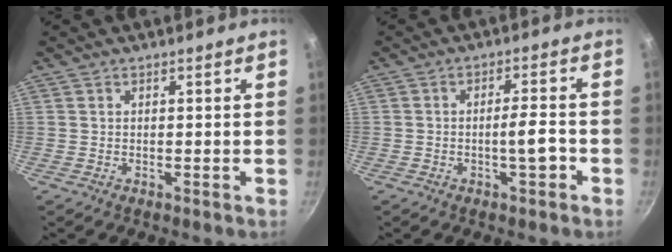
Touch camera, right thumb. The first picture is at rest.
{"total": 5.8, "force": [-2.3, 2.1, 4.9], "torque": [-0.046, 0.023, -0.030]}